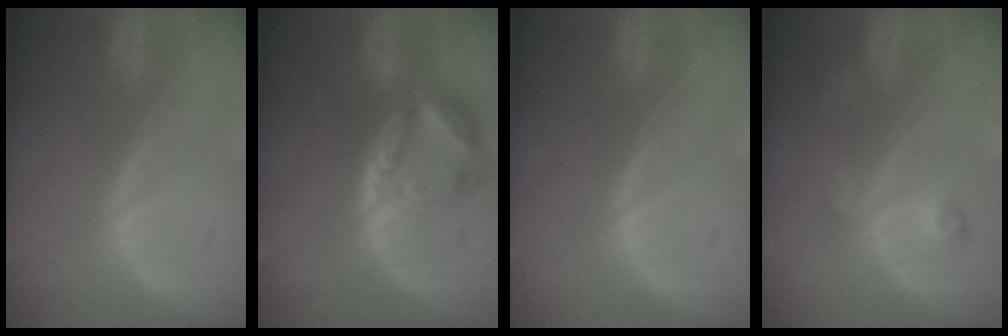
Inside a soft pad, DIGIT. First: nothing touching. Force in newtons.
{"total": 8.0, "press": 7.0, "slide": 3.8}
{"total": 0.0}
{"total": 3.7, "press": 3.4, "slide": 1.4}